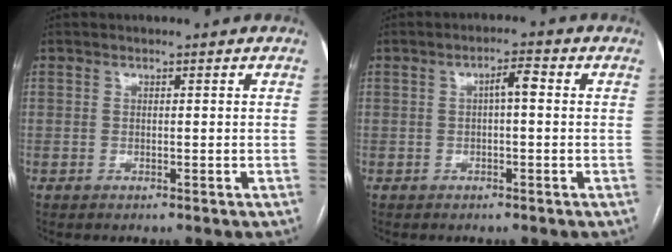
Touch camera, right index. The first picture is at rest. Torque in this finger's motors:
{"motor_torque": [0.36, 0.01, 0.08, 0.05]}